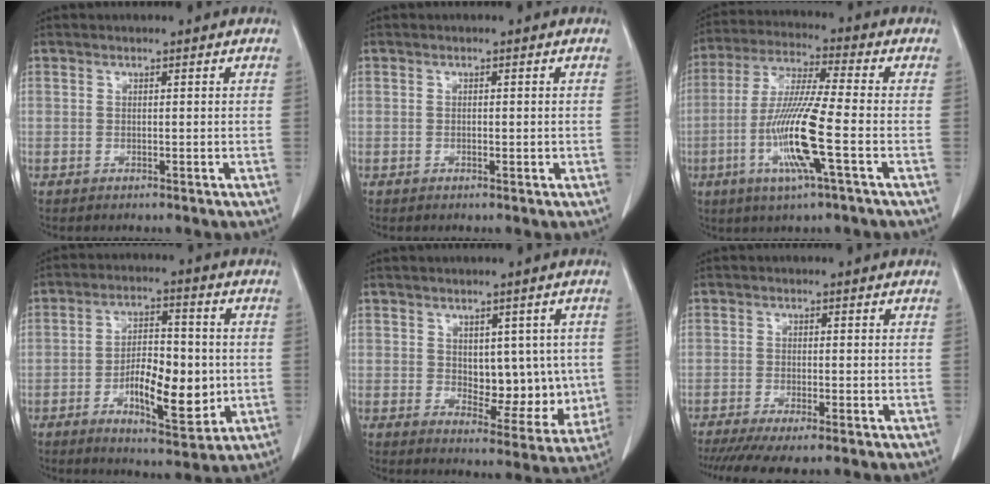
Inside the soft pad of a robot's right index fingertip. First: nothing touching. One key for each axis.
{"total": 0.8, "fx": -0.2, "fy": 0.3, "fz": 0.7, "tx": -0.013, "ty": 0.000, "tz": -0.003}
{"total": 12.7, "fx": -3.7, "fy": -0.1, "fz": 12.2, "tx": -0.249, "ty": -0.013, "tz": -0.078}
{"total": 11.2, "fx": -2.3, "fy": 4.1, "fz": 10.2, "tx": -0.172, "ty": 0.004, "tz": -0.033}
{"total": 8.7, "fx": 0.6, "fy": 5.1, "fz": 7.0, "tx": -0.071, "ty": 0.001, "tz": 0.023}
{"total": 7.9, "fx": -6.3, "fy": 0.6, "fz": 4.7, "tx": -0.069, "ty": -0.013, "tz": -0.099}